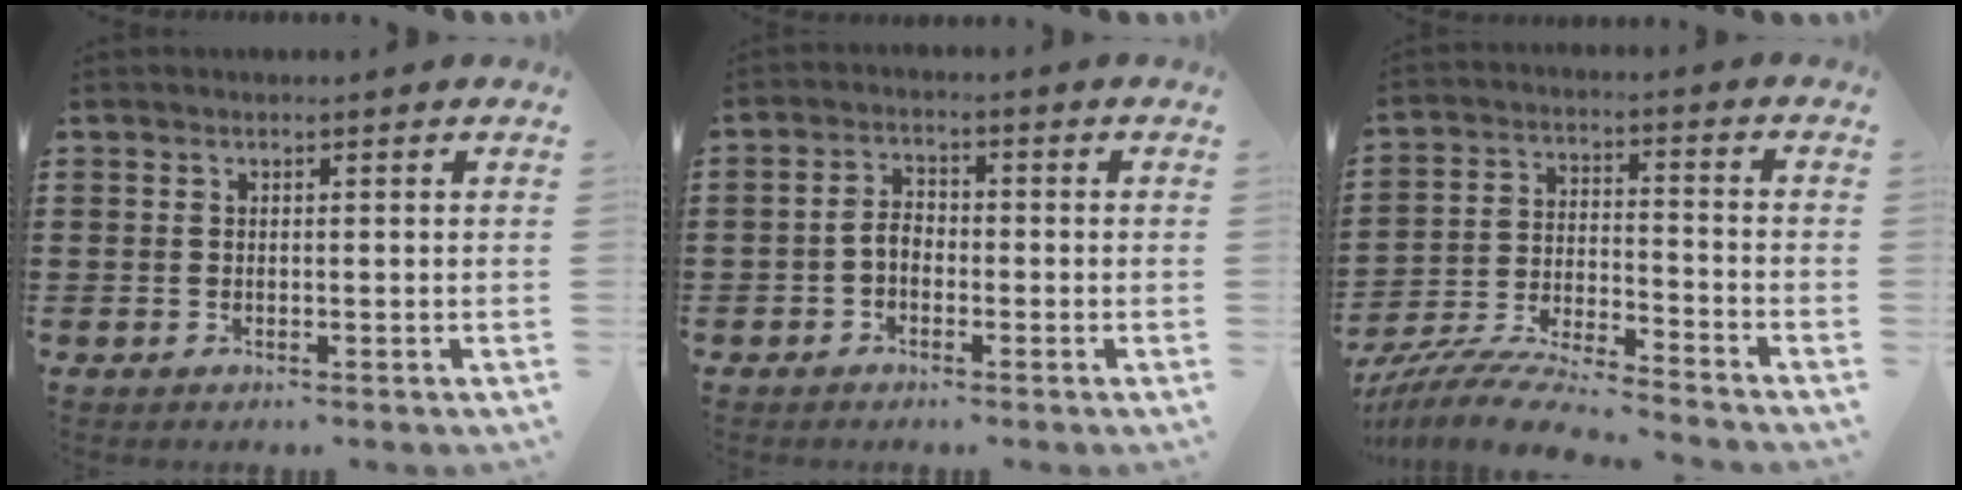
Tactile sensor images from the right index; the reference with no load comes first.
{"total": 2.9, "force": [-1.2, 1.9, 2.0], "torque": [-0.046, 0.005, -0.027]}
{"total": 8.2, "force": [-7.9, 0.2, 2.3], "torque": [-0.056, 0.002, -0.160]}